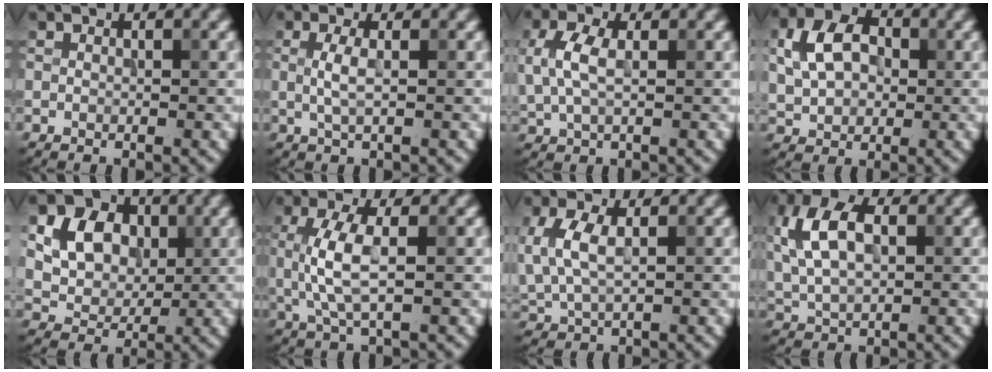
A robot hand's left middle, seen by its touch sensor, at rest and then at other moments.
{"total": 1.8, "force": [0.1, 0.4, 1.7], "torque": [-0.038, 0.001, 0.003]}
{"total": 3.6, "force": [0.6, 2.0, 2.9], "torque": [-0.071, 0.005, 0.012]}
{"total": 5.6, "force": [1.0, 4.1, 3.6], "torque": [-0.076, 0.010, 0.012]}
{"total": 7.5, "force": [2.0, 6.0, 4.1], "torque": [-0.087, 0.010, 0.032]}
{"total": 4.0, "force": [0.2, 1.2, 3.8], "torque": [-0.090, 0.000, 0.006]}
{"total": 4.8, "force": [0.9, 2.6, 3.9], "torque": [-0.100, 0.005, 0.019]}
{"total": 7.1, "force": [1.8, 4.1, 5.5], "torque": [-0.129, 0.016, 0.028]}